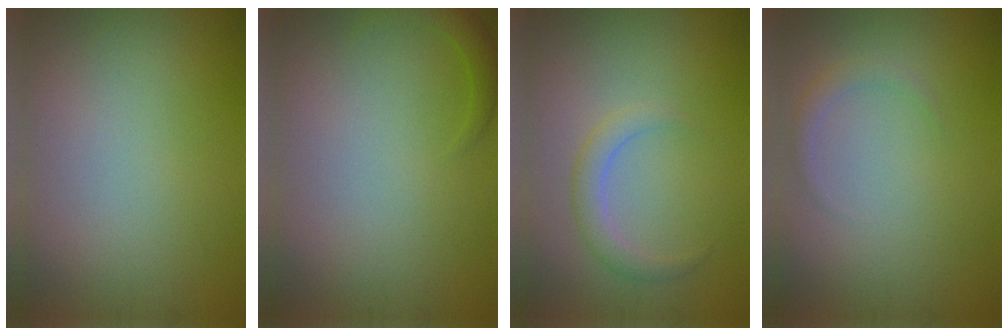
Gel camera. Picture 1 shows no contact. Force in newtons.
{"total": 1.7, "press": 1.6, "slide": 0.2}
{"total": 2.1, "press": 2.0, "slide": 0.2}
{"total": 1.2, "press": 1.2, "slide": 0.0}